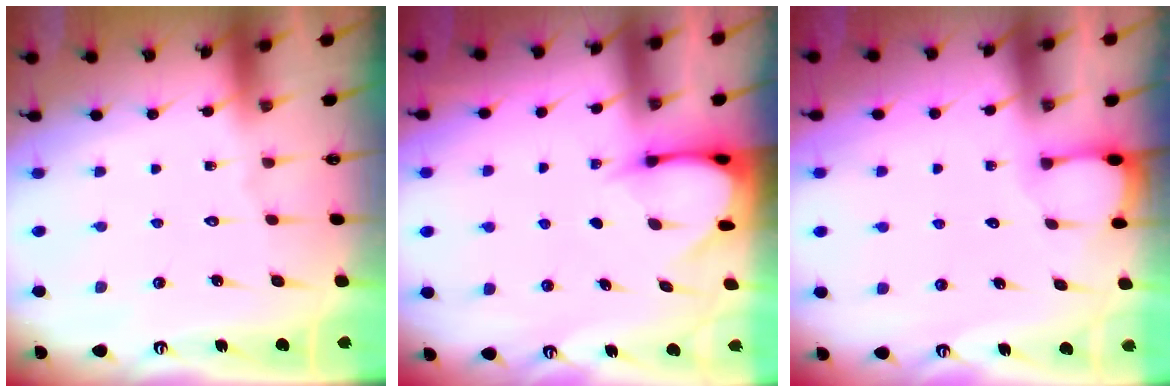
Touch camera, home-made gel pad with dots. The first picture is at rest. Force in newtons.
{"total": 3.5, "press": 3.5, "slide": 0.3}
{"total": 0.9, "press": 0.8, "slide": 0.2}